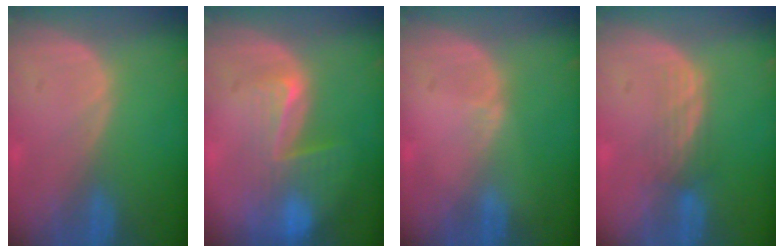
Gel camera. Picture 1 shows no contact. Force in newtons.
{"total": 8.2, "press": 7.1, "slide": 4.1}
{"total": 0.6, "press": 0.6, "slide": 0.2}
{"total": 3.2, "press": 2.6, "slide": 1.9}